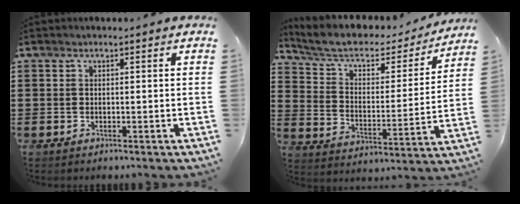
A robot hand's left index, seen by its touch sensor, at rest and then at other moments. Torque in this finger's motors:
{"motor_torque": [0.99, -1.14, 0.16, 0.10]}